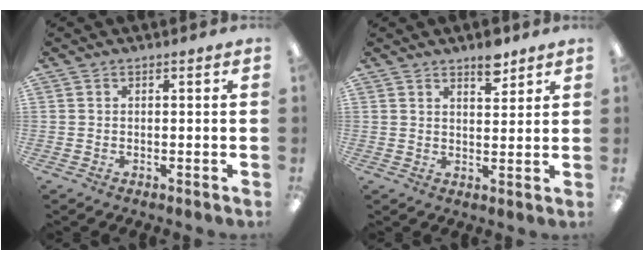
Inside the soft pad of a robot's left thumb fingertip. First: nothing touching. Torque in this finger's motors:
{"motor_torque": [0.92, 0.22, 1.18, -0.56, 0.00]}